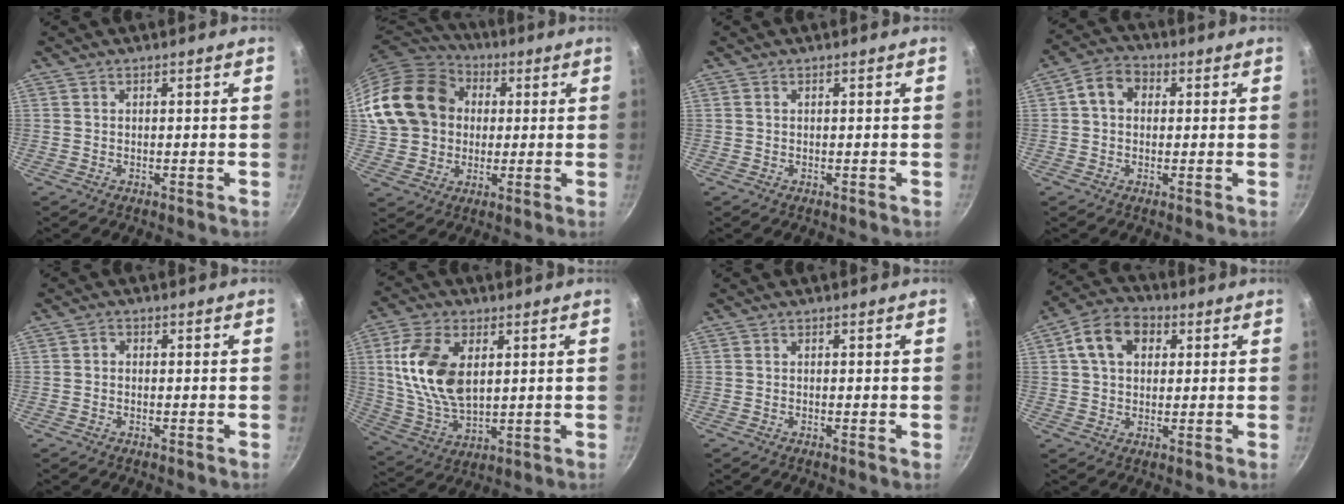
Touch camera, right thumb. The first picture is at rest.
{"total": 19.0, "force": [3.5, 15.7, 10.1], "torque": [-0.168, 0.031, 0.065]}
{"total": 0.0}
{"total": 6.3, "force": [1.0, 5.0, 3.7], "torque": [-0.046, 0.016, 0.002]}
{"total": 1.2, "force": [-0.2, 1.0, 0.6], "torque": [-0.008, 0.006, -0.005]}
{"total": 15.4, "force": [3.7, 9.0, 11.9], "torque": [-0.217, -0.014, 0.081]}
{"total": 0.0}
{"total": 10.1, "force": [2.9, 7.3, 6.3], "torque": [-0.086, 0.014, 0.035]}